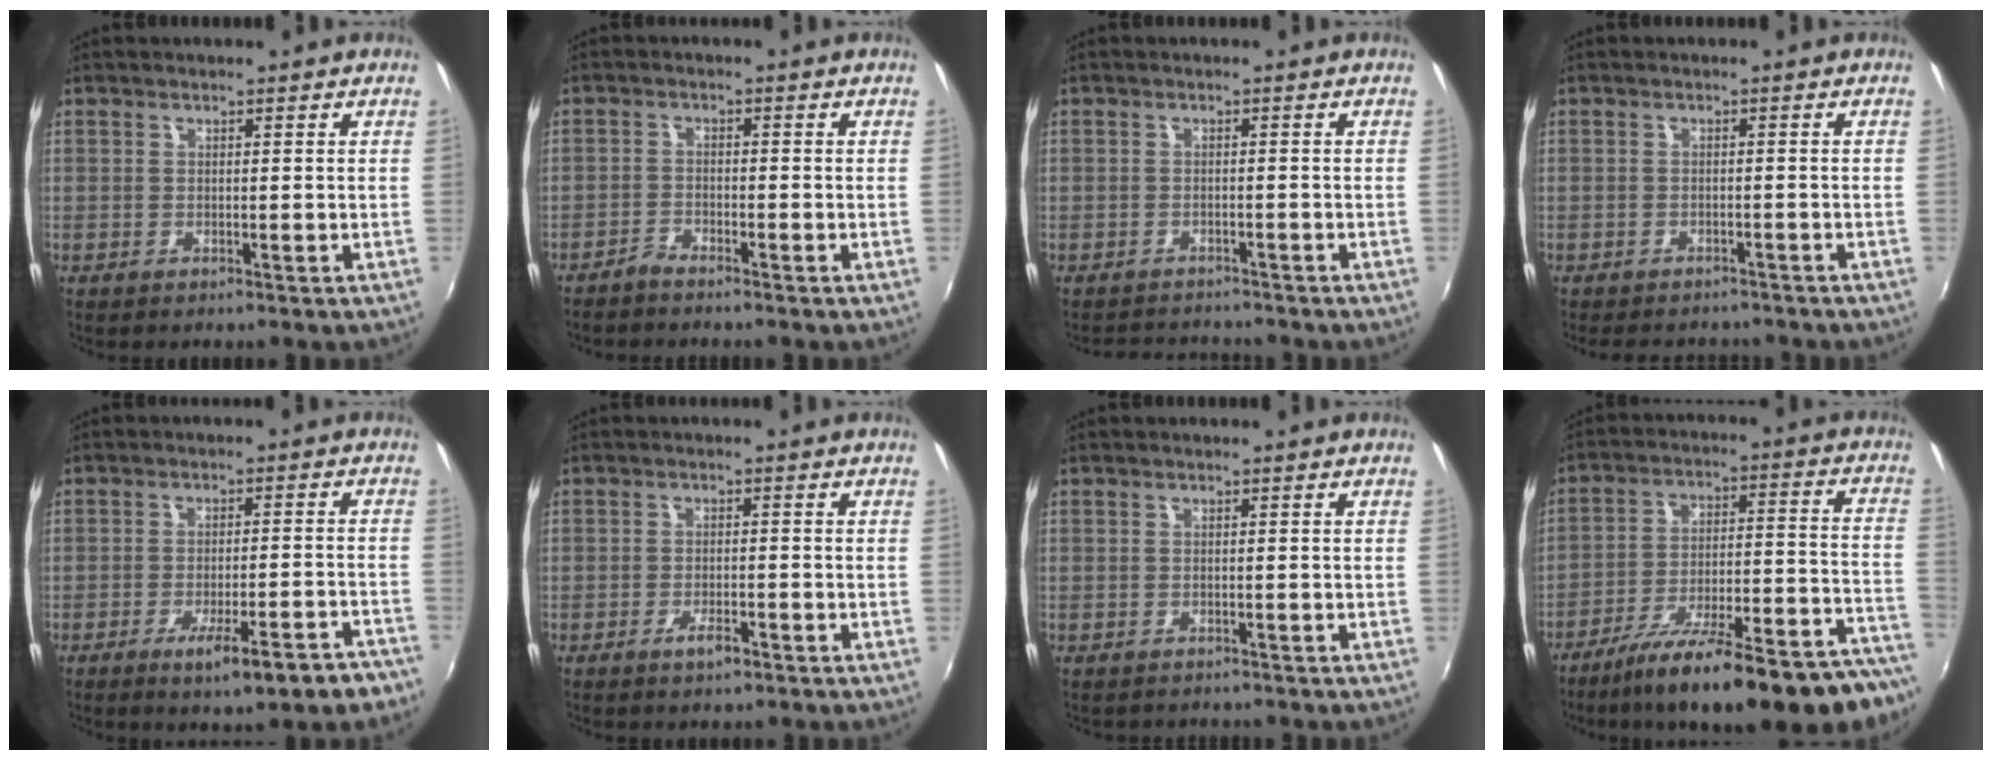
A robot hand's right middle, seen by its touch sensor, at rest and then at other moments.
{"total": 2.3, "force": [-2.2, 0.3, 0.6], "torque": [-0.022, -0.002, -0.046]}
{"total": 4.3, "force": [-4.1, 1.4, 0.3], "torque": [-0.018, 0.007, -0.066]}
{"total": 7.3, "force": [-6.4, 2.5, 2.4], "torque": [-0.057, -0.014, -0.090]}
{"total": 10.3, "force": [-7.0, 1.7, 7.3], "torque": [-0.116, -0.015, -0.093]}
{"total": 2.8, "force": [-1.8, 0.9, 1.9], "torque": [-0.041, -0.003, -0.033]}
{"total": 1.2, "force": [-1.0, 0.5, 0.1], "torque": [-0.008, -0.003, -0.014]}
{"total": 29.2, "force": [-24.0, 4.7, 16.0], "torque": [-0.214, -0.050, -0.340]}